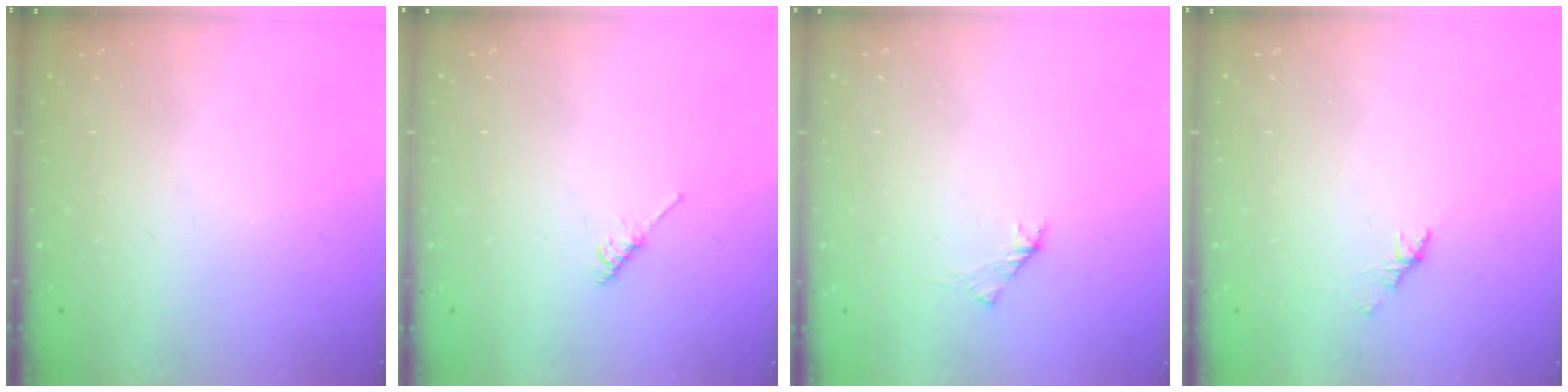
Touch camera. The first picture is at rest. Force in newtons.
{"total": 3.3, "press": 3.2, "slide": 0.6}
{"total": 1.6, "press": 1.4, "slide": 0.6}
{"total": 1.1, "press": 1.0, "slide": 0.5}